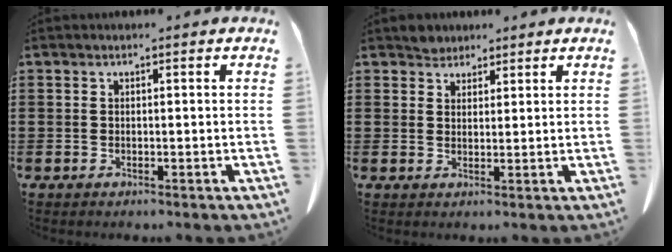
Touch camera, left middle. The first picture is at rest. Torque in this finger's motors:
{"motor_torque": [0.01, -0.01, 0.04, 0.00]}